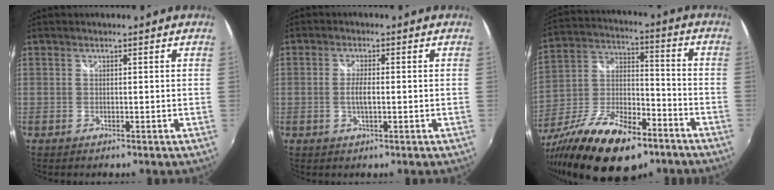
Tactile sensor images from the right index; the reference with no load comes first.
{"total": 2.9, "force": [-0.4, 0.8, 2.8], "torque": [-0.054, -0.002, -0.009]}
{"total": 22.5, "force": [-13.3, 9.9, 15.3], "torque": [-0.299, -0.027, -0.220]}